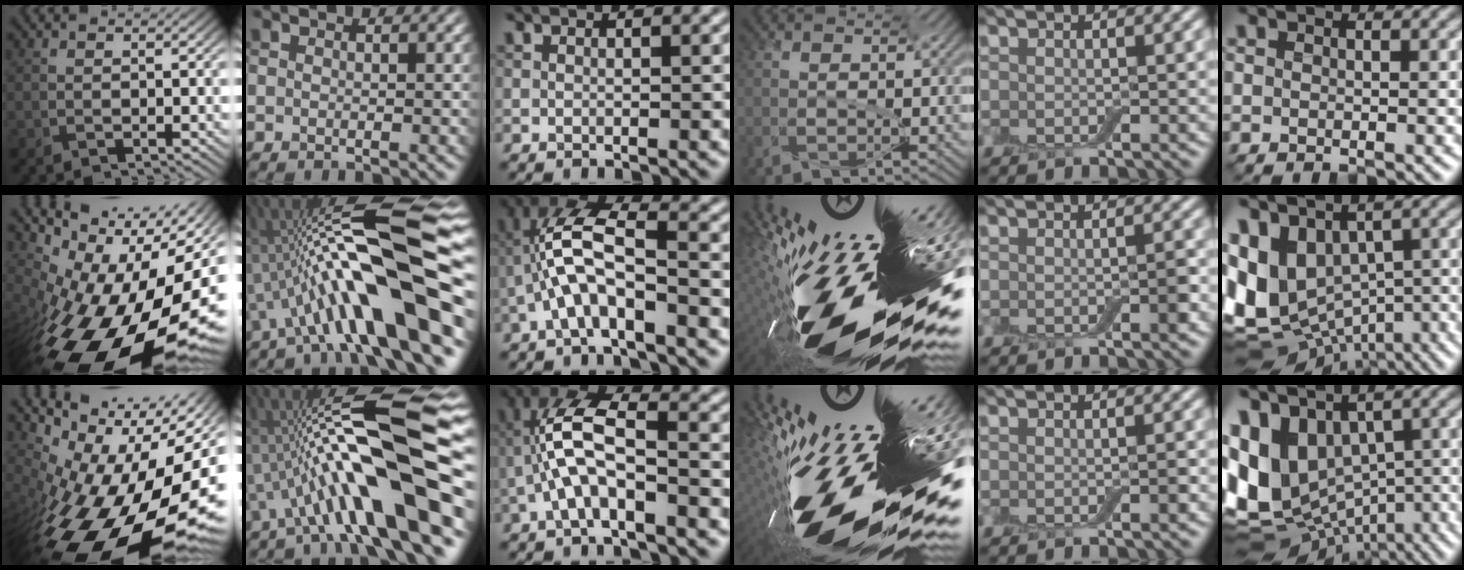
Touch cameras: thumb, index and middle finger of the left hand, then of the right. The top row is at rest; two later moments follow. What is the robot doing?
{"motion": "screw", "object": "jar lid"}